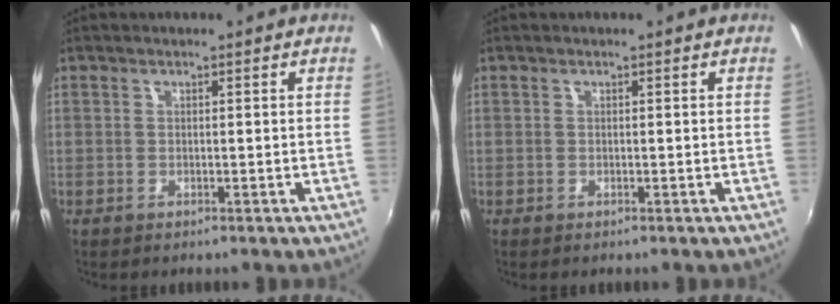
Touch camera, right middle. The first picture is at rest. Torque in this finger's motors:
{"motor_torque": [-0.08, -0.47, 0.02, 0.00]}